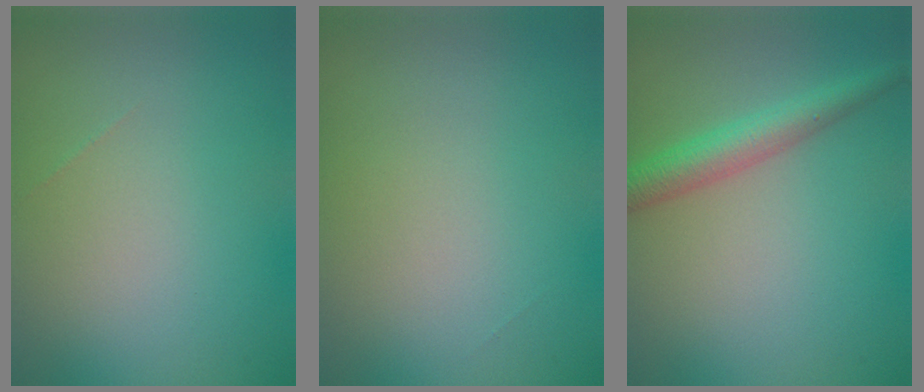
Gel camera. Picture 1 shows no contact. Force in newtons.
{"total": 0.0}
{"total": 3.4, "press": 3.4, "slide": 0.1}